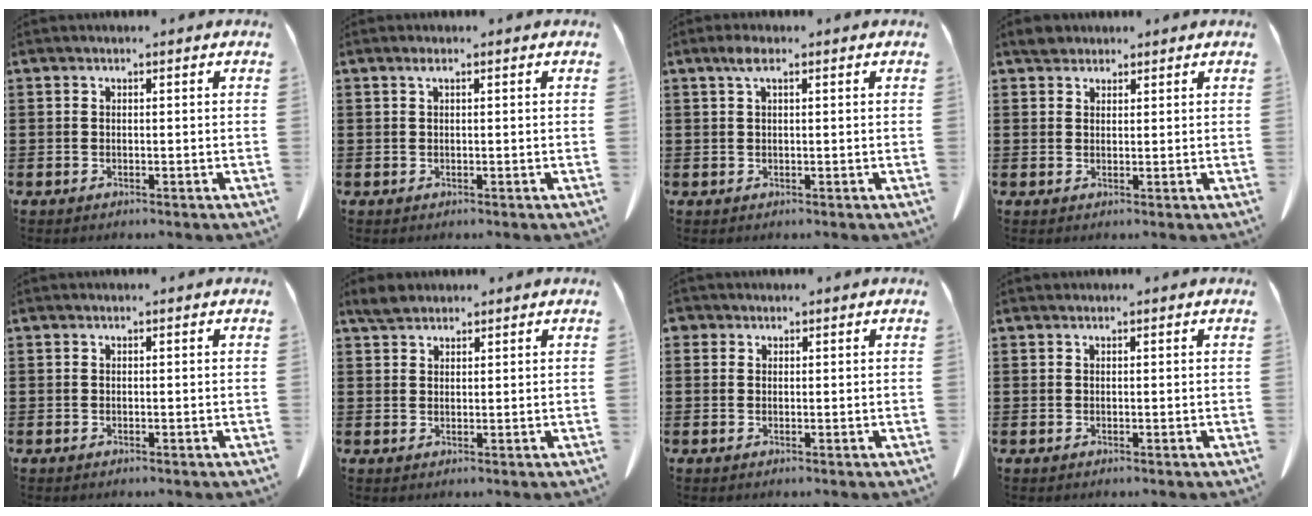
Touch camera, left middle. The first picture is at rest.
{"total": 0.8, "force": [0.3, 0.1, 0.8], "torque": [-0.016, 0.002, 0.005]}
{"total": 2.2, "force": [0.9, 0.6, 1.9], "torque": [-0.042, 0.007, 0.014]}
{"total": 2.2, "force": [1.9, 1.0, 0.3], "torque": [-0.013, 0.005, 0.038]}
{"total": 0.0}
{"total": 2.4, "force": [2.1, 0.9, 0.8], "torque": [-0.021, 0.006, 0.040]}
{"total": 1.1, "force": [0.7, 0.8, 0.1], "torque": [-0.006, 0.004, 0.013]}
{"total": 0.0}